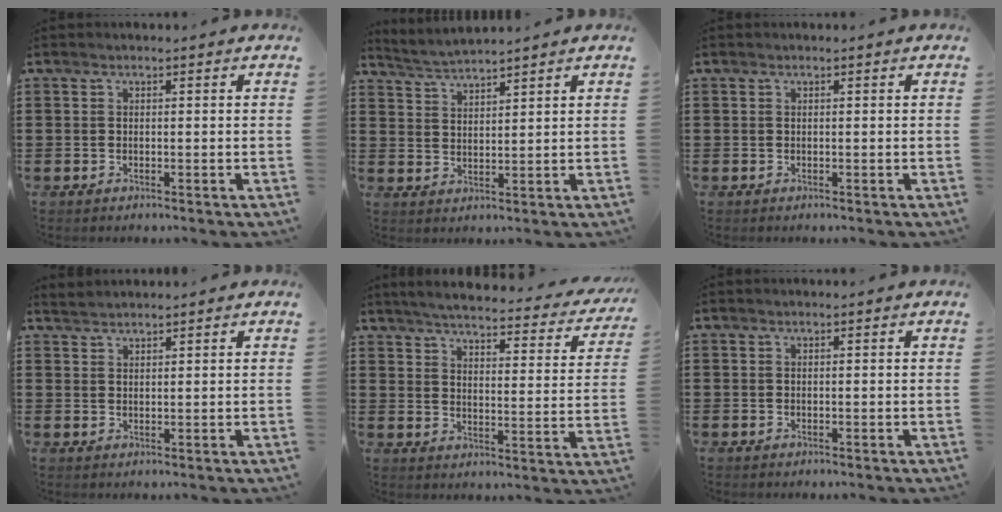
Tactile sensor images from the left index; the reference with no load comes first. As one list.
[{"total": 2.6, "force": [2.6, -0.4, 0.0], "torque": [-0.011, -0.012, 0.046]}, {"total": 0.0}, {"total": 1.4, "force": [1.4, 0.0, -0.1], "torque": [-0.001, 0.003, 0.029]}, {"total": 4.4, "force": [4.0, -0.3, 1.7], "torque": [-0.054, -0.031, 0.062]}, {"total": 0.0}]